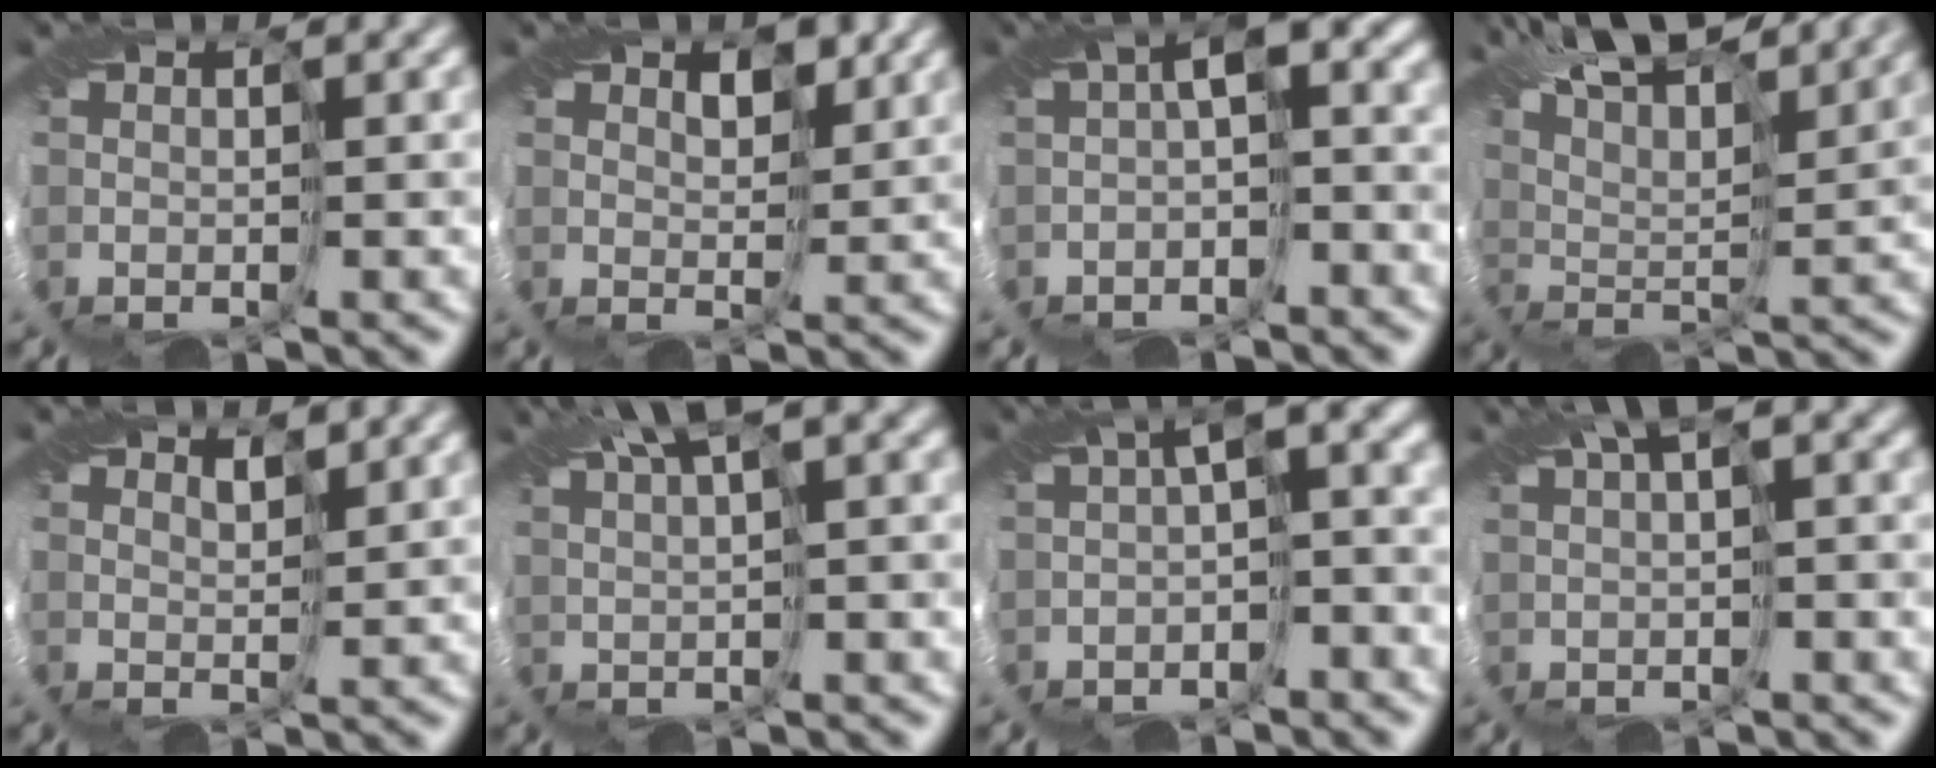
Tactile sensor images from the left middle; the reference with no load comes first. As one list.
[{"total": 1.8, "force": [1.2, 1.1, 0.7], "torque": [-0.014, -0.004, 0.021]}, {"total": 5.2, "force": [-0.2, 2.2, 4.7], "torque": [-0.073, 0.018, -0.017]}, {"total": 11.4, "force": [9.1, 2.7, 6.4], "torque": [-0.125, 0.020, 0.119]}, {"total": 1.1, "force": [1.0, 0.2, 0.2], "torque": [-0.005, -0.003, 0.022]}, {"total": 5.6, "force": [3.4, 0.8, 4.4], "torque": [-0.080, 0.021, 0.065]}, {"total": 6.8, "force": [0.5, 2.9, 6.2], "torque": [-0.085, 0.008, 0.000]}, {"total": 3.7, "force": [1.7, 0.6, 3.3], "torque": [-0.058, 0.017, 0.036]}]